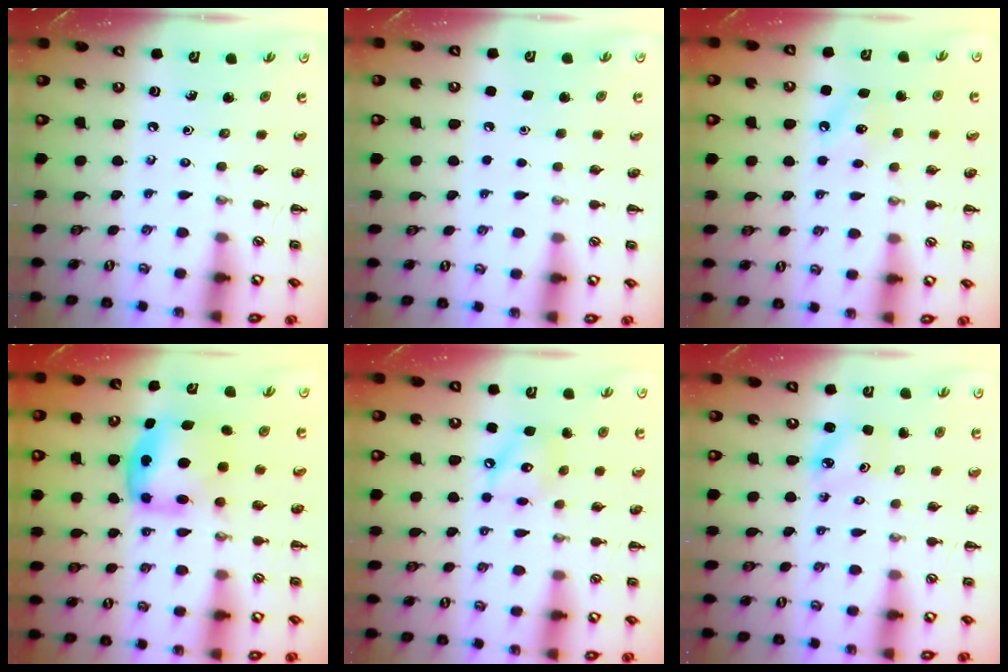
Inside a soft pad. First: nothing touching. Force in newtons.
{"total": 1.7, "press": 1.7, "slide": 0.1}
{"total": 7.0, "press": 6.8, "slide": 1.6}
{"total": 5.9, "press": 5.7, "slide": 1.3}
{"total": 9.3, "press": 9.3, "slide": 1.2}
{"total": 2.5, "press": 2.5, "slide": 0.4}